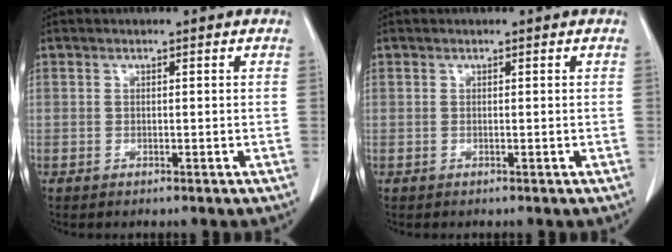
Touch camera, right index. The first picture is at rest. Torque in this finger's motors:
{"motor_torque": [-0.03, 0.02, 0.00, 0.00]}